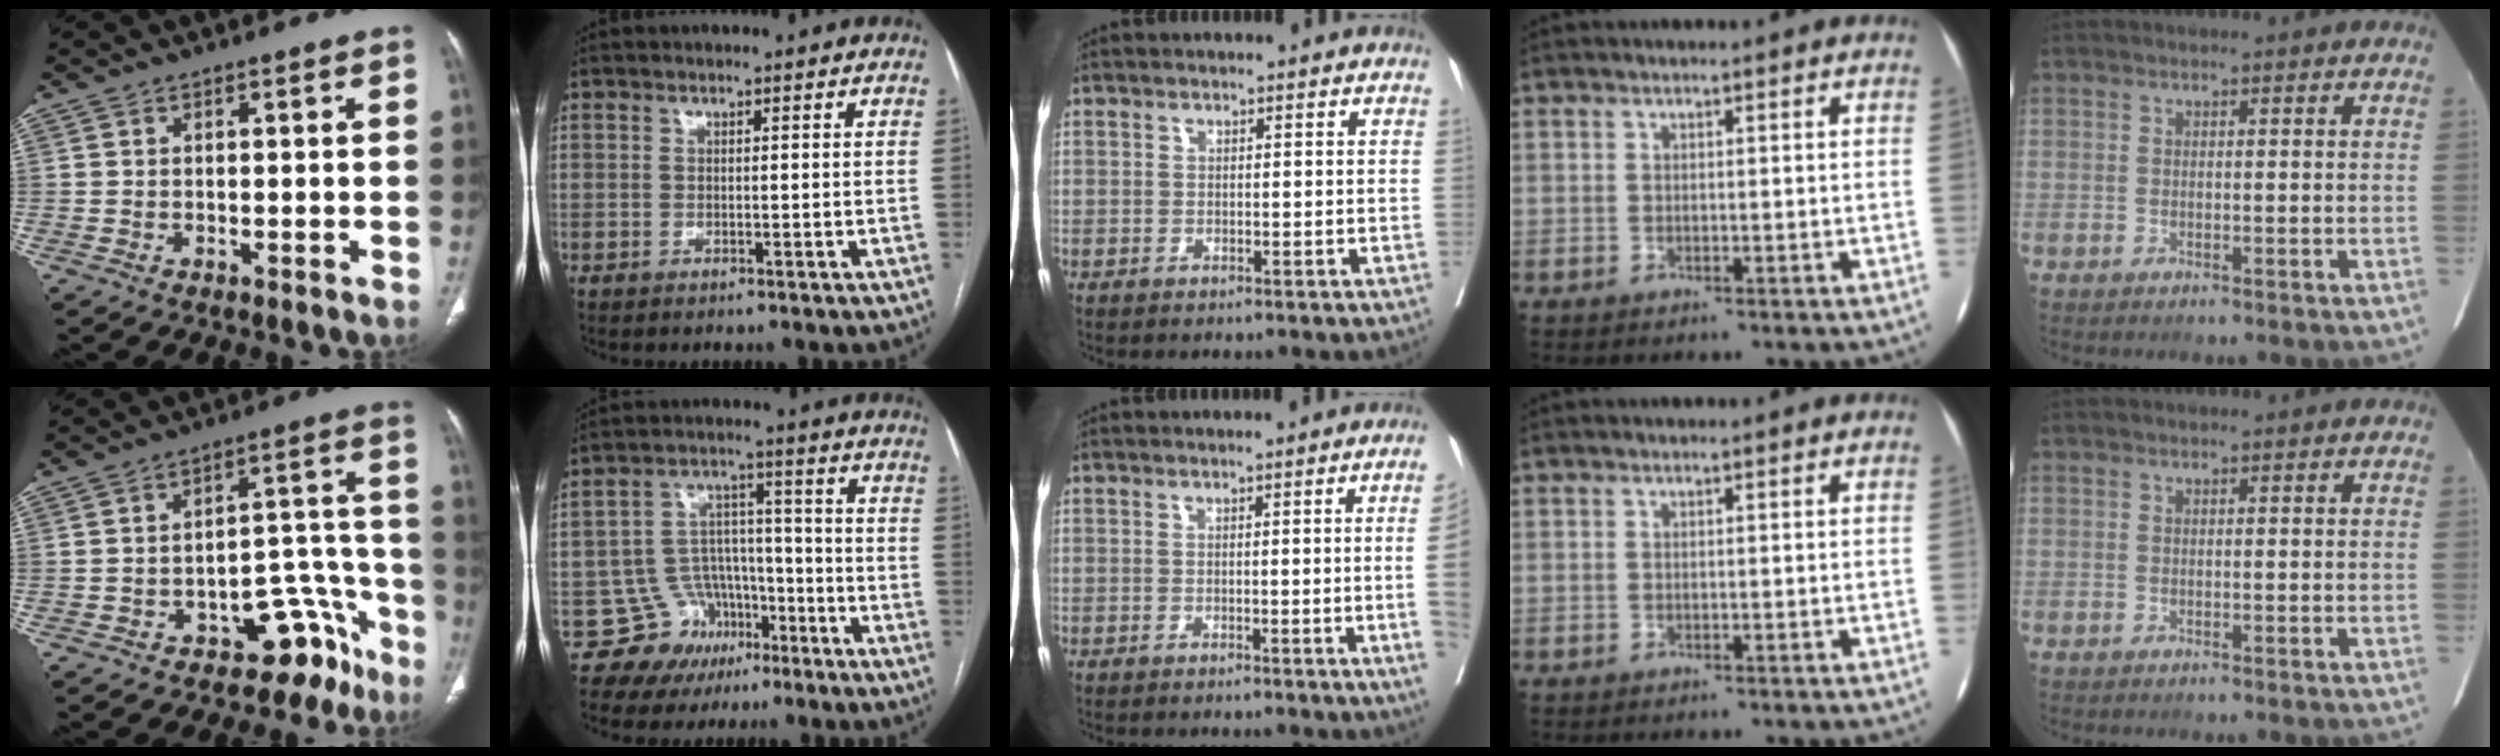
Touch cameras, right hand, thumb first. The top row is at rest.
{"thumb": {"total": 10.8, "force": [-7.5, 6.1, 4.9], "torque": [-0.007, 0.109, -0.105]}, "index": {"total": 9.4, "force": [-5.5, 7.5, 0.8], "torque": [-0.002, 0.057, -0.078]}, "middle": {"total": 6.1, "force": [-0.7, -2.2, 5.6], "torque": [-0.064, -0.013, -0.007]}}